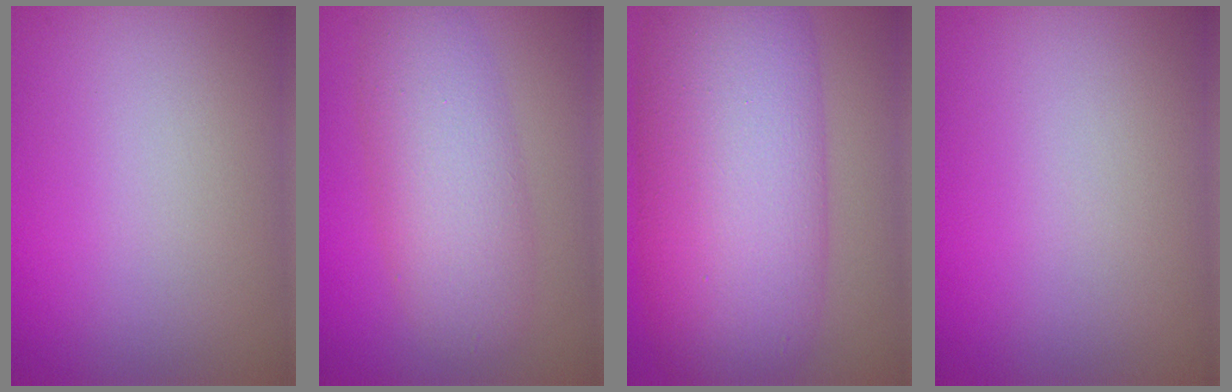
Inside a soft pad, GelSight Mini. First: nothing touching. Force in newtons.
{"total": 5.7, "press": 5.7, "slide": 0.1}
{"total": 13.4, "press": 13.4, "slide": 0.0}
{"total": 0.0}